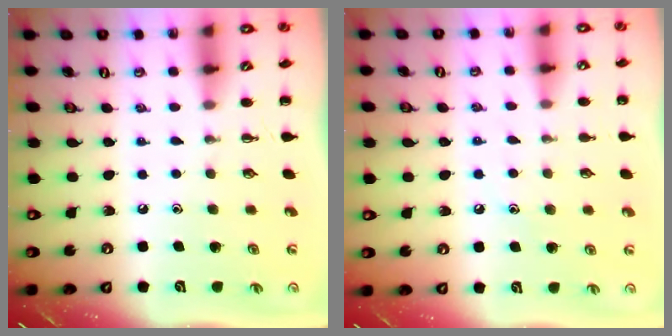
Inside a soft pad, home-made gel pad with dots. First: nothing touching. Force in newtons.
{"total": 6.1, "press": 5.8, "slide": 1.7}